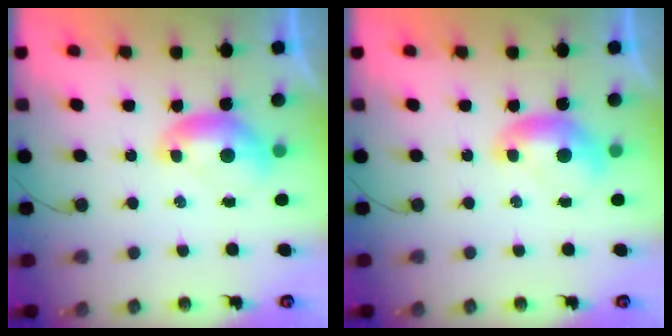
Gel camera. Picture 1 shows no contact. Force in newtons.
{"total": 0.0}